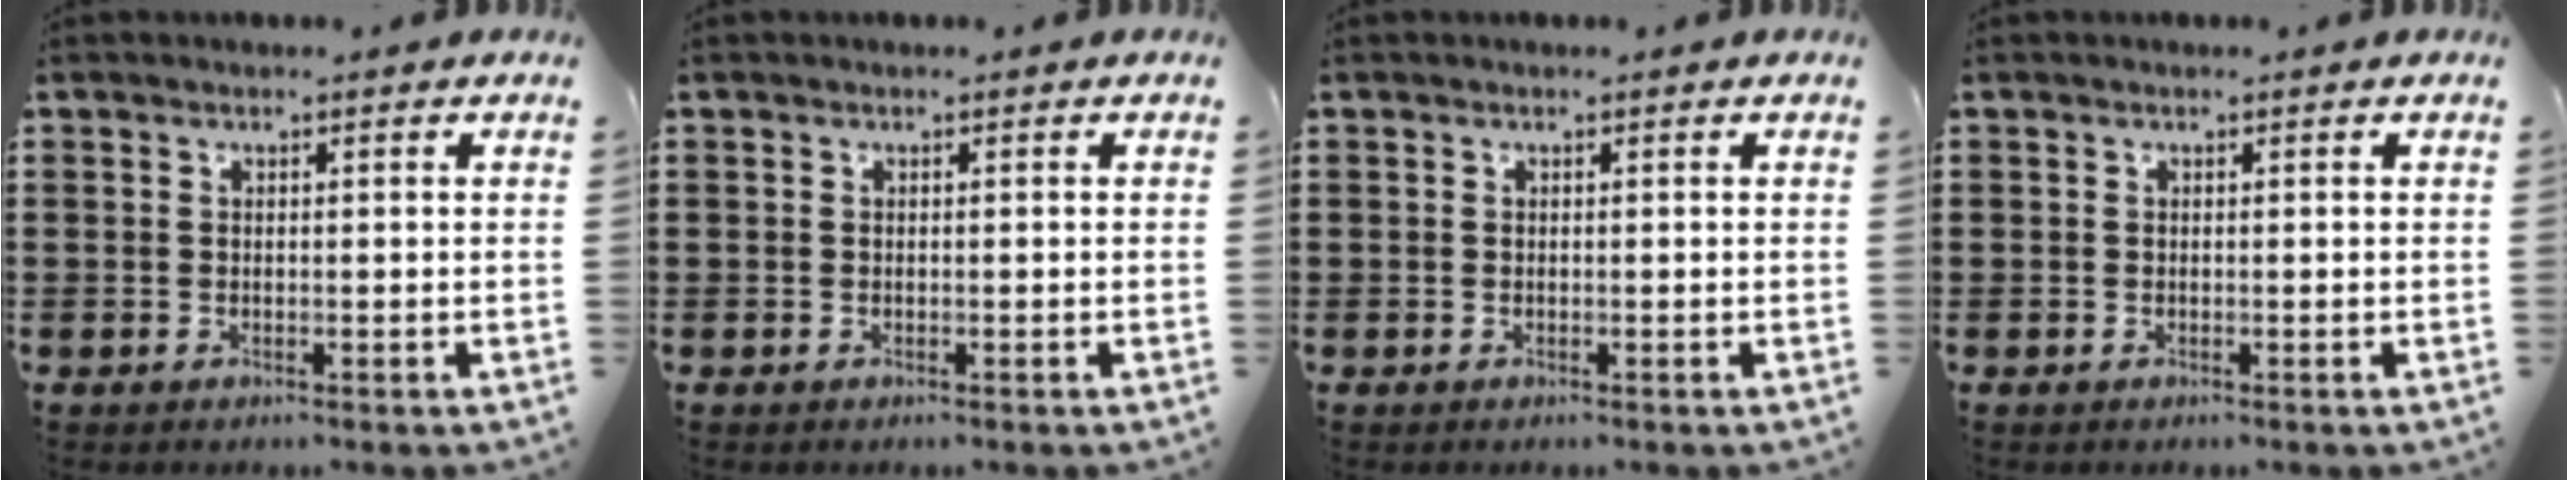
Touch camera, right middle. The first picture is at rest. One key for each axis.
{"total": 0.0}
{"total": 0.0}
{"total": 0.0}